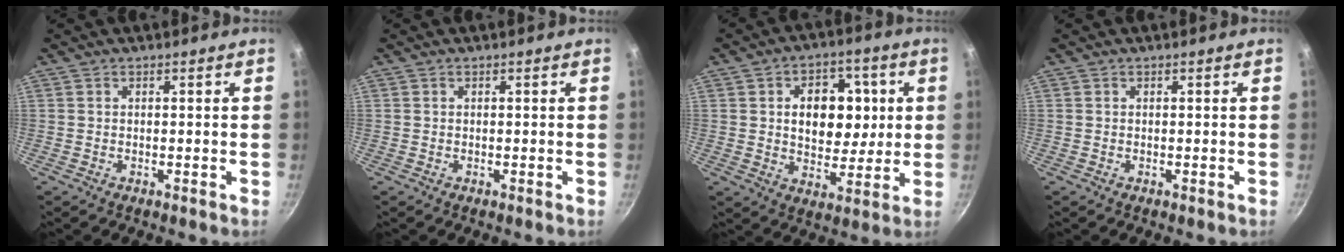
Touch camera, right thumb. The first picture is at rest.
{"total": 0.0}
{"total": 13.1, "force": [2.2, 9.0, 9.3], "torque": [-0.080, -0.001, 0.035]}
{"total": 0.0}